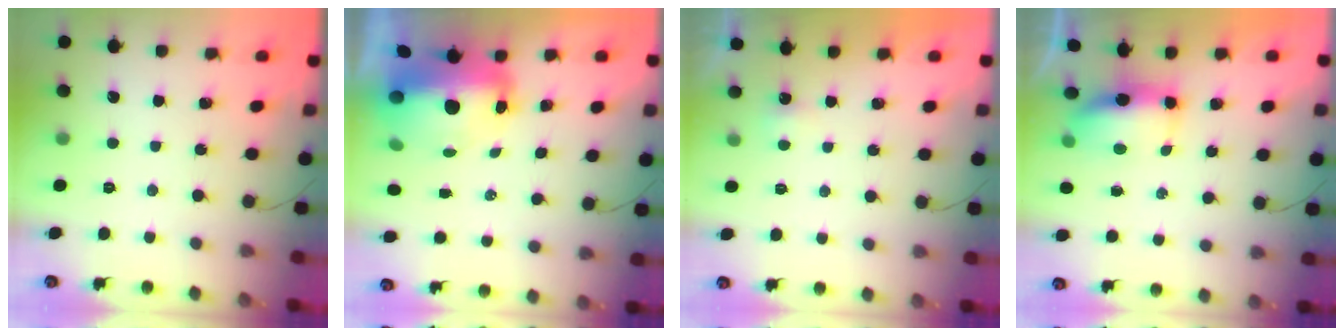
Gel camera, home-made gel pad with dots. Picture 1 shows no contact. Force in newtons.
{"total": 14.6, "press": 10.5, "slide": 10.1}
{"total": 1.6, "press": 1.5, "slide": 0.6}
{"total": 11.6, "press": 8.3, "slide": 8.0}